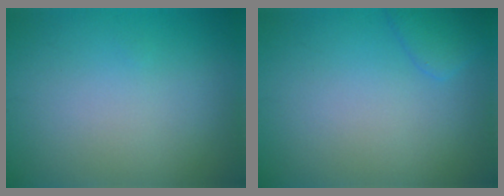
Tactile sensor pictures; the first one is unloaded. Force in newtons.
{"total": 1.9, "press": 1.9, "slide": 0.1}